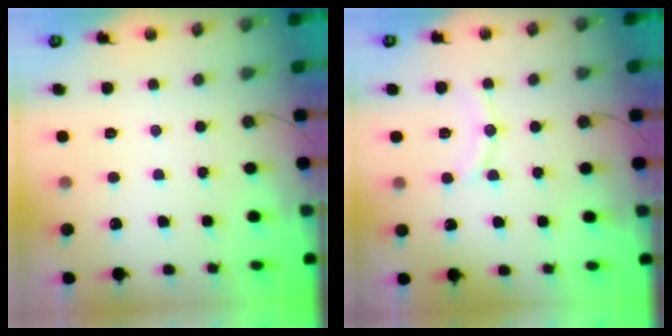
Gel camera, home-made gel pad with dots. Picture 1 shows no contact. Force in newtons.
{"total": 7.9, "press": 7.7, "slide": 1.7}